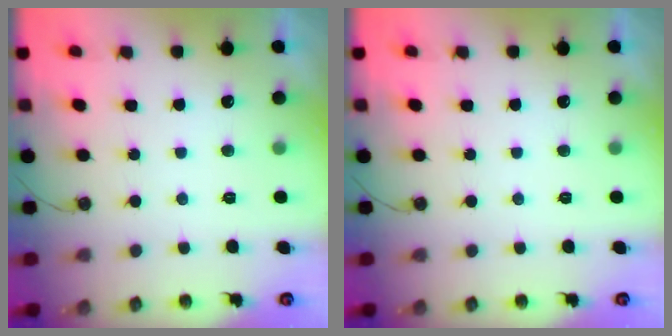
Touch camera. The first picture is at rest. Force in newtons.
{"total": 0.0}